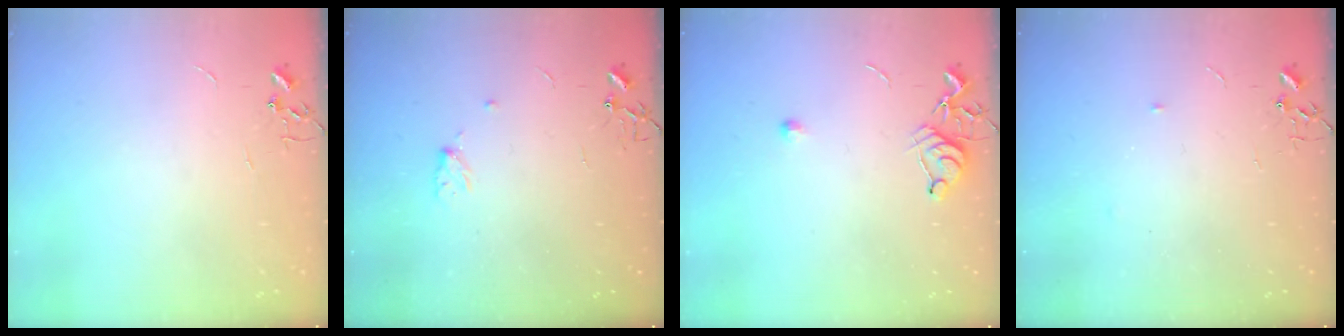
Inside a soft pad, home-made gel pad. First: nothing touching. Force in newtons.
{"total": 6.2, "press": 5.4, "slide": 3.0}
{"total": 7.1, "press": 7.1, "slide": 0.8}
{"total": 2.8, "press": 2.8, "slide": 0.4}